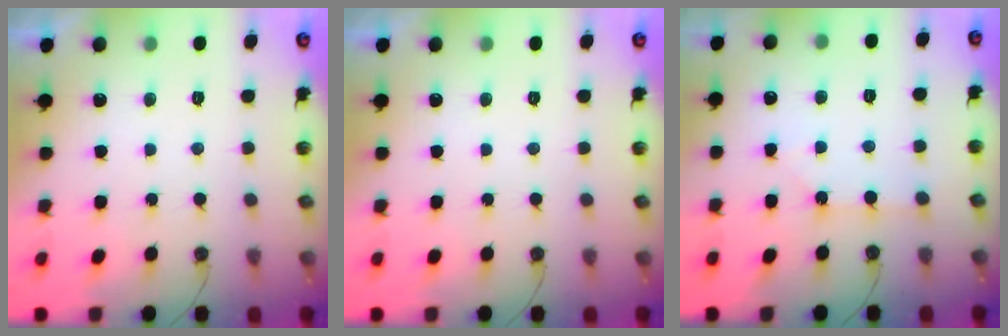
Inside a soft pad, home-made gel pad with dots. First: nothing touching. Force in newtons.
{"total": 0.0}
{"total": 1.1, "press": 1.1, "slide": 0.2}